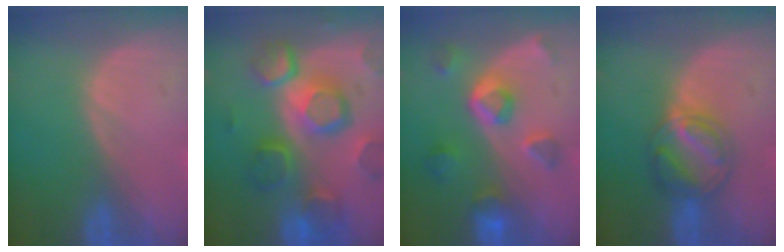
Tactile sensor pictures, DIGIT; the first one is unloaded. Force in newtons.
{"total": 12.4, "press": 10.7, "slide": 6.2}
{"total": 7.8, "press": 7.0, "slide": 3.5}
{"total": 6.0, "press": 6.0, "slide": 0.3}